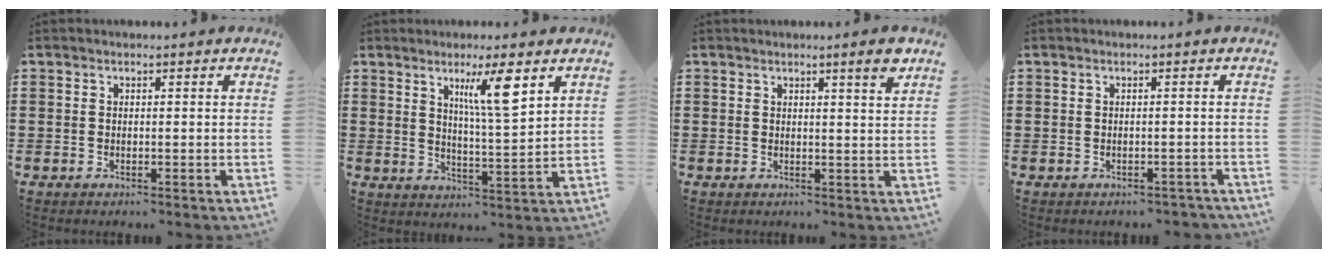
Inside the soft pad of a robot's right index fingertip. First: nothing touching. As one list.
[{"total": 7.8, "force": [4.2, 1.0, 6.5], "torque": [-0.114, -0.002, 0.065]}, {"total": 3.0, "force": [2.1, -0.2, 2.1], "torque": [-0.029, -0.007, 0.032]}, {"total": 1.2, "force": [-1.1, 0.5, 0.0], "torque": [-0.005, -0.001, -0.023]}]